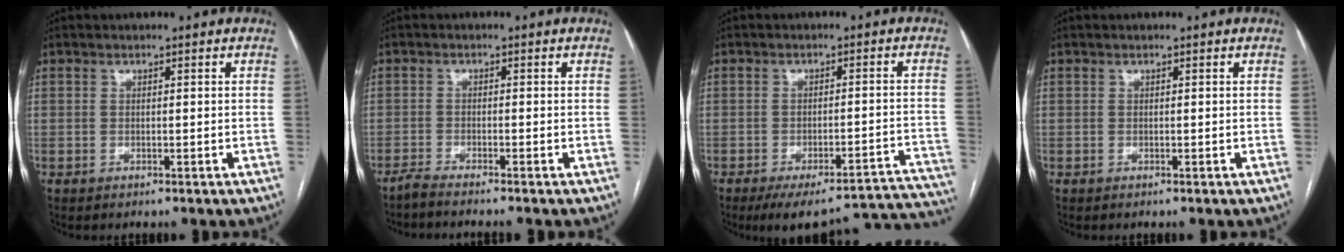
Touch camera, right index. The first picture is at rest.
{"total": 3.1, "force": [-2.7, -0.8, 1.2], "torque": [-0.019, -0.002, -0.046]}
{"total": 21.6, "force": [-20.5, 2.1, 6.5], "torque": [-0.011, 0.005, -0.251]}
{"total": 0.0}